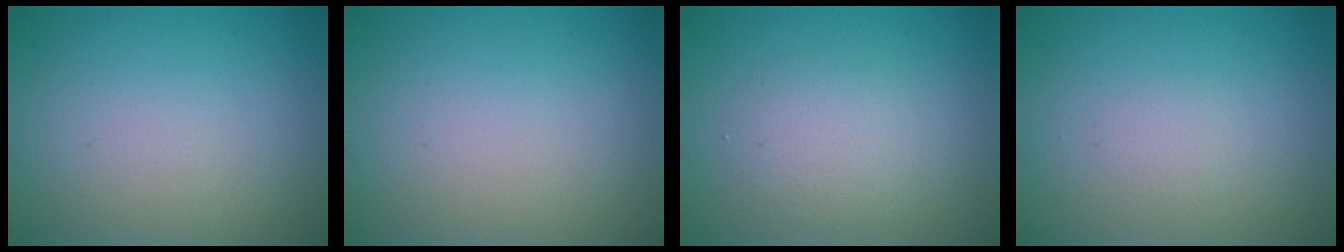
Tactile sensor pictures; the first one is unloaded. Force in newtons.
{"total": 0.0}
{"total": 2.4, "press": 2.4, "slide": 0.1}
{"total": 0.6, "press": 0.6, "slide": 0.1}